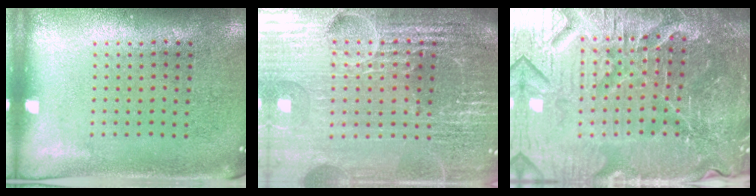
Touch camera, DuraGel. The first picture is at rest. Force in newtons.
{"total": 6.7, "press": 5.8, "slide": 3.3}
{"total": 7.1, "press": 6.3, "slide": 3.2}